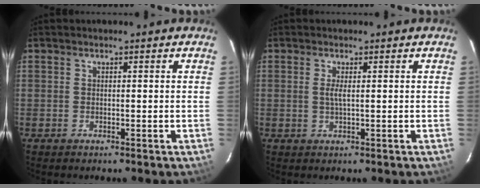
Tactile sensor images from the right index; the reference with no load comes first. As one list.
[{"total": 1.5, "force": [0.3, 0.1, 1.4], "torque": [-0.030, -0.001, 0.003]}]